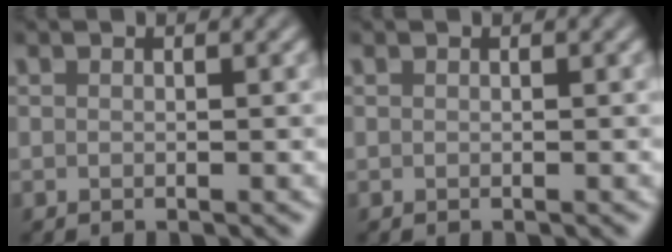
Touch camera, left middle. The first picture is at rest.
{"total": 0.0}